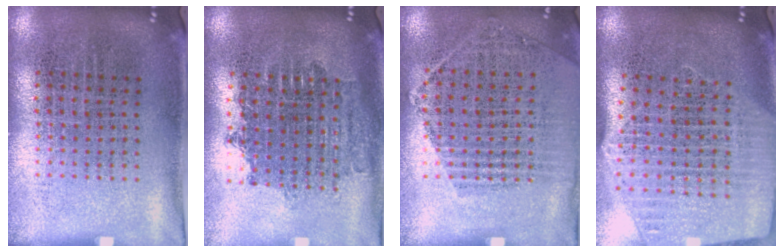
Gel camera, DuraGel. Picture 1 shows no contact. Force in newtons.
{"total": 1.7, "press": 1.4, "slide": 1.0}
{"total": 1.4, "press": 1.4, "slide": 0.4}
{"total": 2.6, "press": 2.3, "slide": 1.3}